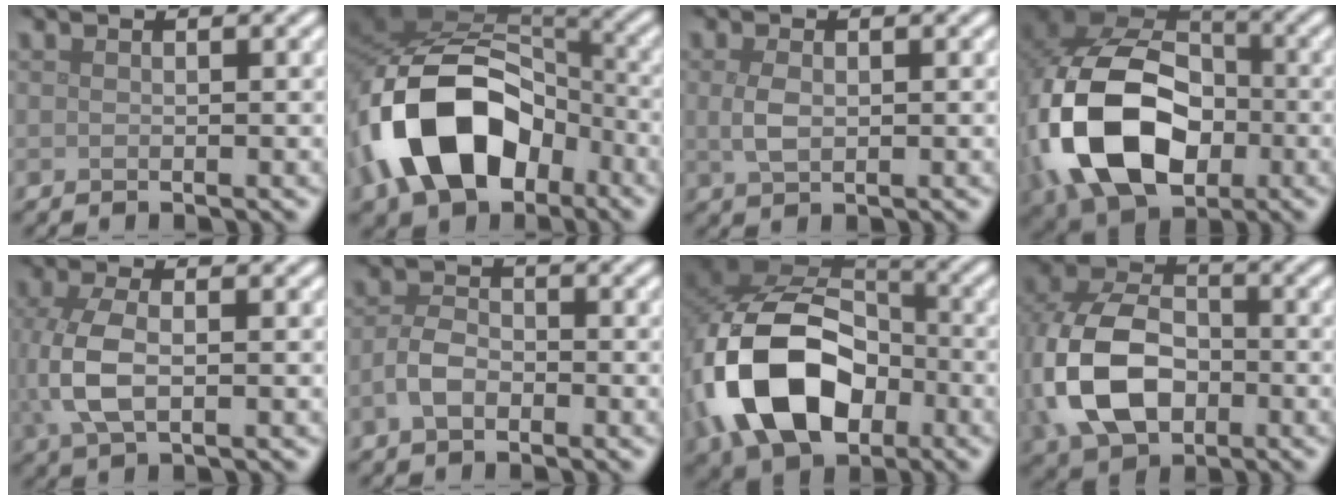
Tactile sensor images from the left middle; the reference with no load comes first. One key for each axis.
{"total": 14.0, "fx": -5.3, "fy": 9.1, "fz": 9.2, "tx": -0.178, "ty": -0.002, "tz": -0.104}
{"total": 2.1, "fx": 0.1, "fy": 1.2, "fz": 1.6, "tx": -0.042, "ty": -0.001, "tz": 0.005}
{"total": 15.3, "fx": -3.4, "fy": 10.6, "fz": 10.6, "tx": -0.250, "ty": -0.020, "tz": -0.073}
{"total": 5.1, "fx": 0.0, "fy": 2.7, "fz": 4.4, "tx": -0.115, "ty": -0.002, "tz": 0.001}
{"total": 2.6, "fx": -1.2, "fy": 1.5, "fz": 1.7, "tx": -0.033, "ty": 0.008, "tz": -0.030}
{"total": 14.2, "fx": -3.9, "fy": 9.4, "fz": 10.0, "tx": -0.213, "ty": -0.013, "tz": -0.080}
{"total": 11.0, "fx": -2.0, "fy": 7.7, "fz": 7.6, "tx": -0.191, "ty": -0.010, "tz": -0.048}